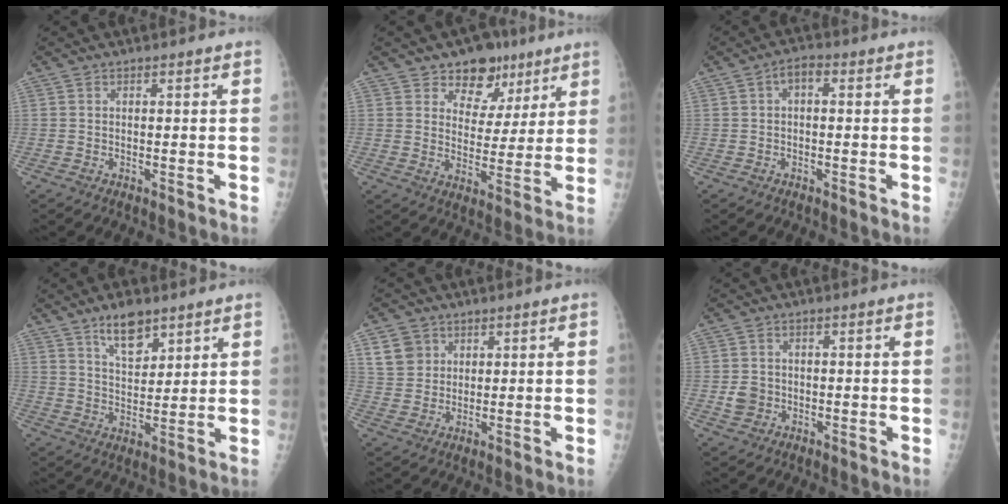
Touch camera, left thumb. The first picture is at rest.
{"total": 10.4, "force": [6.7, 7.2, 3.4], "torque": [-0.004, -0.025, 0.100]}
{"total": 2.8, "force": [0.3, 1.6, 2.3], "torque": [-0.029, 0.010, -0.004]}
{"total": 8.1, "force": [5.4, 3.7, 4.8], "torque": [-0.057, -0.033, 0.095]}
{"total": 5.8, "force": [2.7, 4.9, 1.6], "torque": [-0.008, -0.013, 0.055]}
{"total": 3.2, "force": [-0.5, 2.8, 1.3], "torque": [-0.012, 0.005, -0.007]}